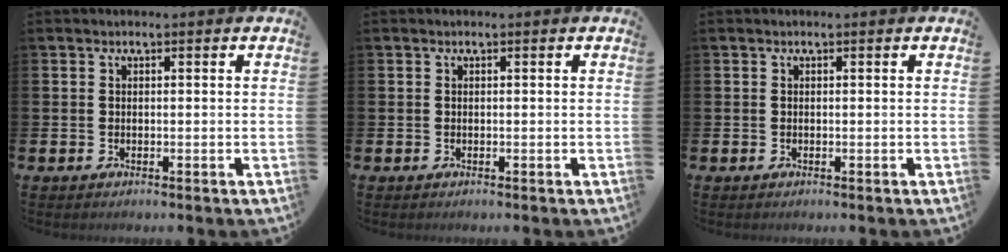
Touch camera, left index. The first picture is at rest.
{"total": 0.0}
{"total": 0.0}